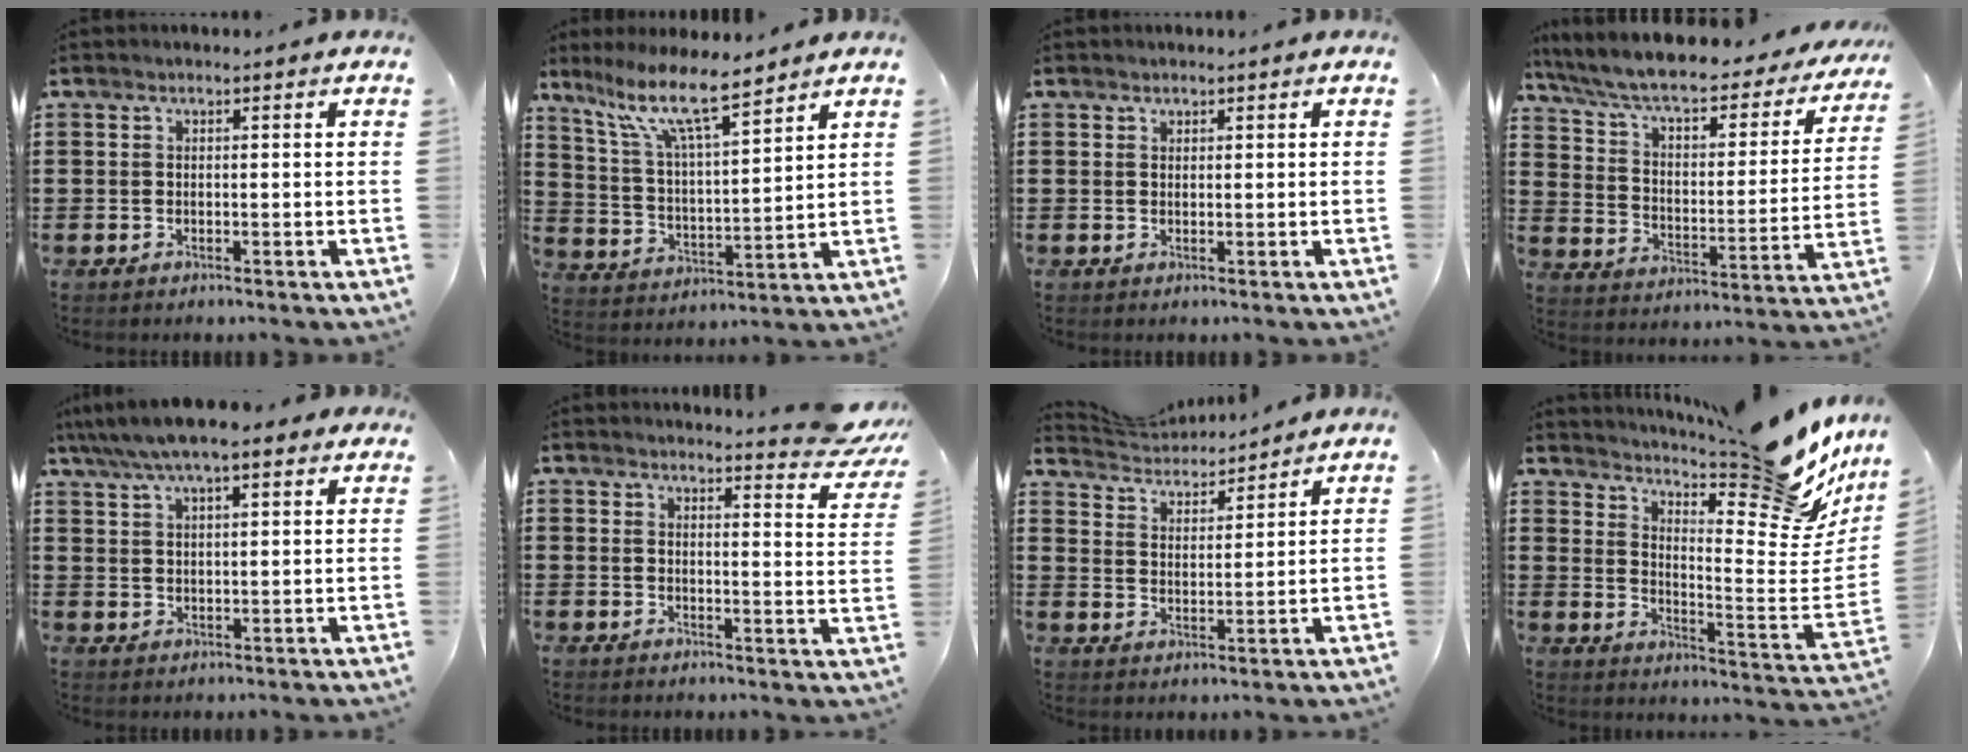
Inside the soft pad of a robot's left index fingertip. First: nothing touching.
{"total": 10.6, "force": [8.0, 1.7, 6.7], "torque": [-0.152, -0.031, 0.140]}
{"total": 0.6, "force": [0.5, 0.4, 0.0], "torque": [-0.002, 0.000, 0.011]}
{"total": 7.2, "force": [6.0, 1.4, 3.8], "torque": [-0.100, -0.041, 0.097]}
{"total": 6.4, "force": [5.1, 1.7, 3.4], "torque": [-0.081, -0.004, 0.090]}
{"total": 5.1, "force": [4.7, 0.2, 2.1], "torque": [-0.035, -0.028, 0.079]}
{"total": 4.1, "force": [4.1, 0.7, 0.2], "torque": [-0.026, -0.022, 0.070]}
{"total": 12.3, "force": [9.9, 2.3, 7.0], "torque": [-0.097, -0.100, 0.157]}